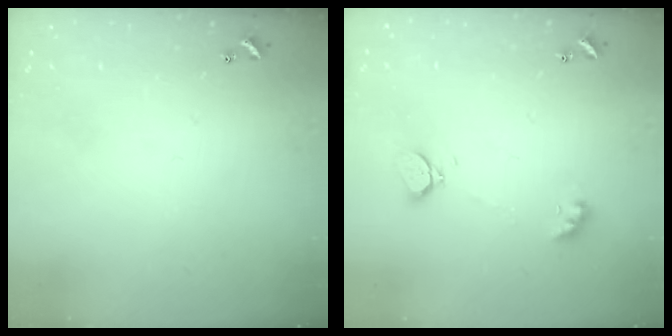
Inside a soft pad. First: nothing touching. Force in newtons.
{"total": 2.3, "press": 2.3, "slide": 0.5}